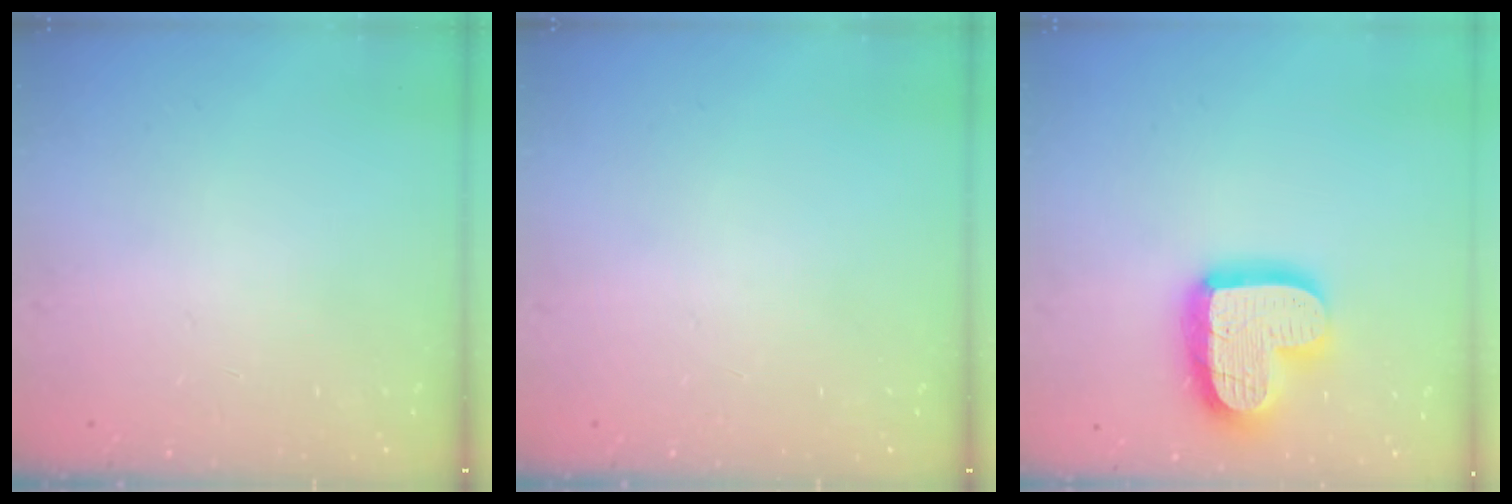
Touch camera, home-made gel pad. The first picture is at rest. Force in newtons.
{"total": 0.0}
{"total": 17.7, "press": 17.7, "slide": 1.5}